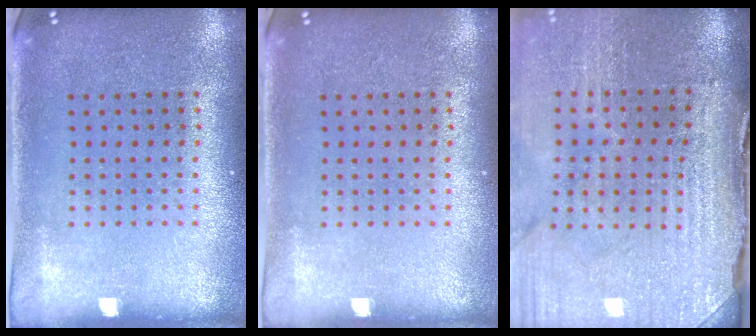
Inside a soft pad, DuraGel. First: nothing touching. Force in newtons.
{"total": 0.0}
{"total": 4.4, "press": 3.9, "slide": 2.2}